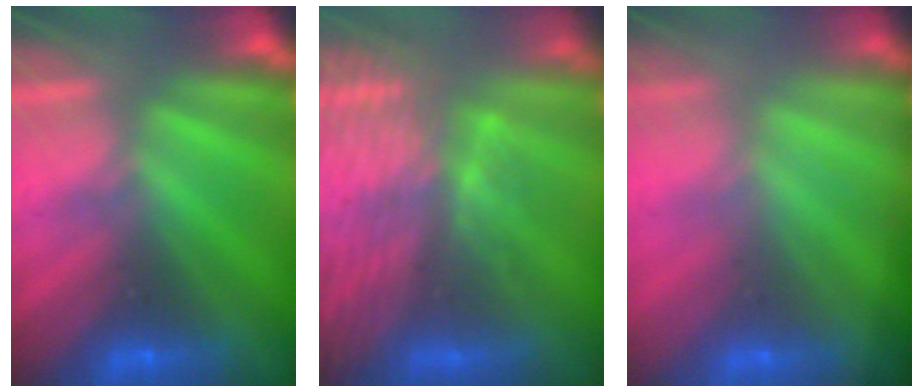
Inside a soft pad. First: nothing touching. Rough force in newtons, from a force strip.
{"total": 11.8}
{"total": 1.4}